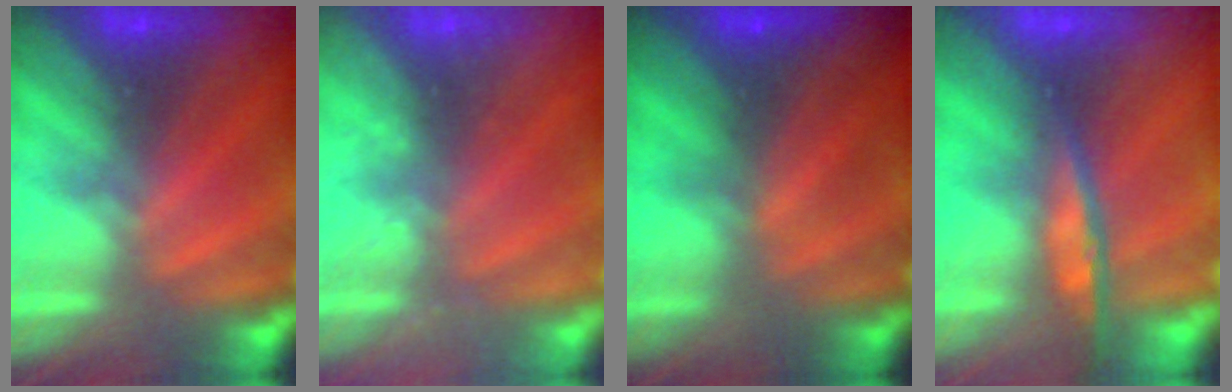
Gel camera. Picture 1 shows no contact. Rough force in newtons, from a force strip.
{"total": 2.3}
{"total": 7.8}
{"total": 8.5}